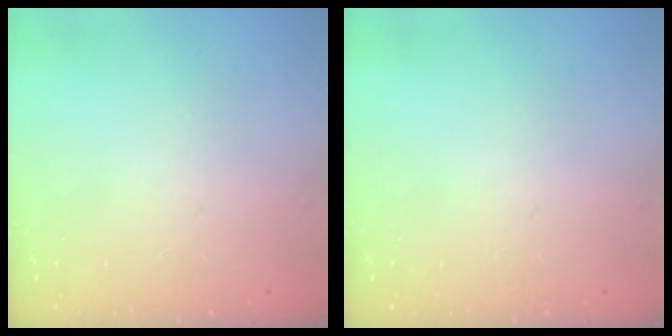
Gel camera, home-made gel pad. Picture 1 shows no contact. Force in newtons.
{"total": 0.0}